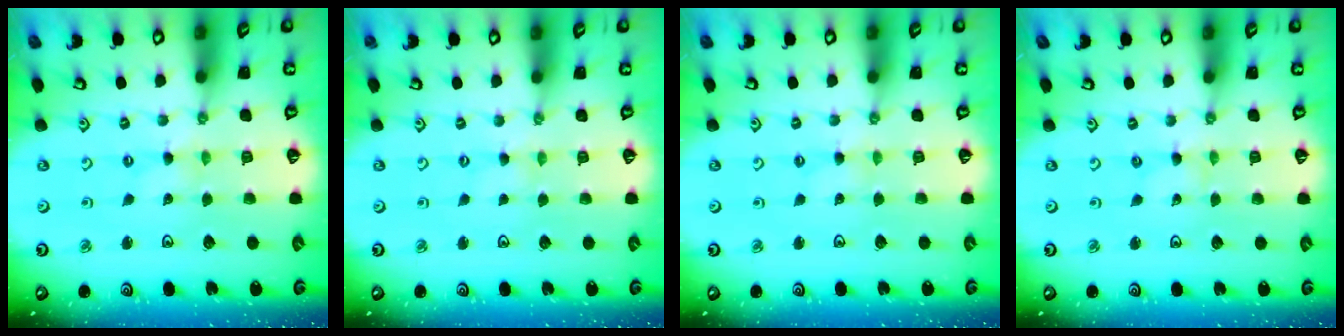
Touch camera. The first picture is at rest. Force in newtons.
{"total": 0.0}
{"total": 1.0, "press": 0.9, "slide": 0.2}
{"total": 0.0}